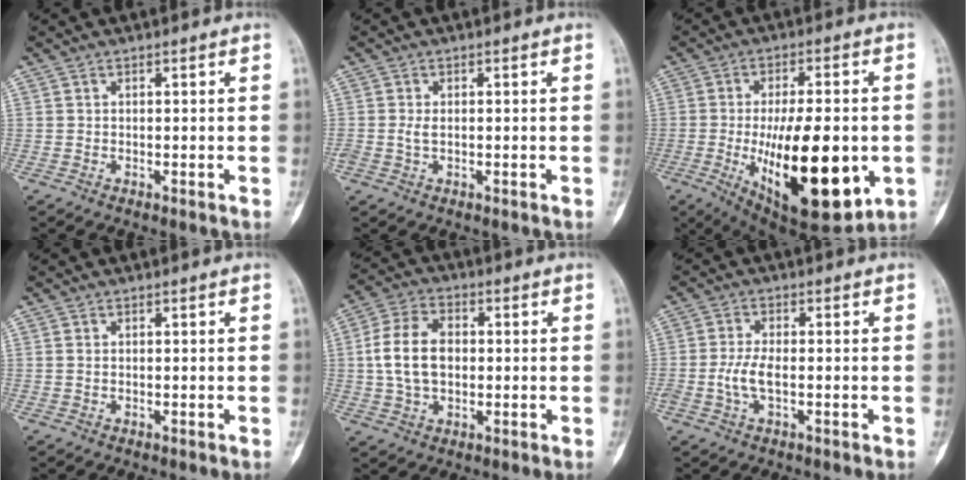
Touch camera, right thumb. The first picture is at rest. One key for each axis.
{"total": 1.7, "fx": 0.0, "fy": 1.0, "fz": 1.3, "tx": -0.030, "ty": -0.001, "tz": 0.001}
{"total": 23.1, "fx": -4.6, "fy": 9.1, "fz": 20.7, "tx": -0.319, "ty": -0.018, "tz": -0.048}
{"total": 0.5, "fx": 0.0, "fy": 0.3, "fz": 0.4, "tx": -0.011, "ty": 0.002, "tz": 0.002}
{"total": 10.7, "fx": 0.3, "fy": 7.1, "fz": 8.0, "tx": -0.146, "ty": 0.016, "tz": 0.004}
{"total": 4.6, "fx": -0.9, "fy": 1.9, "fz": 4.1, "tx": -0.094, "ty": 0.006, "tz": -0.019}